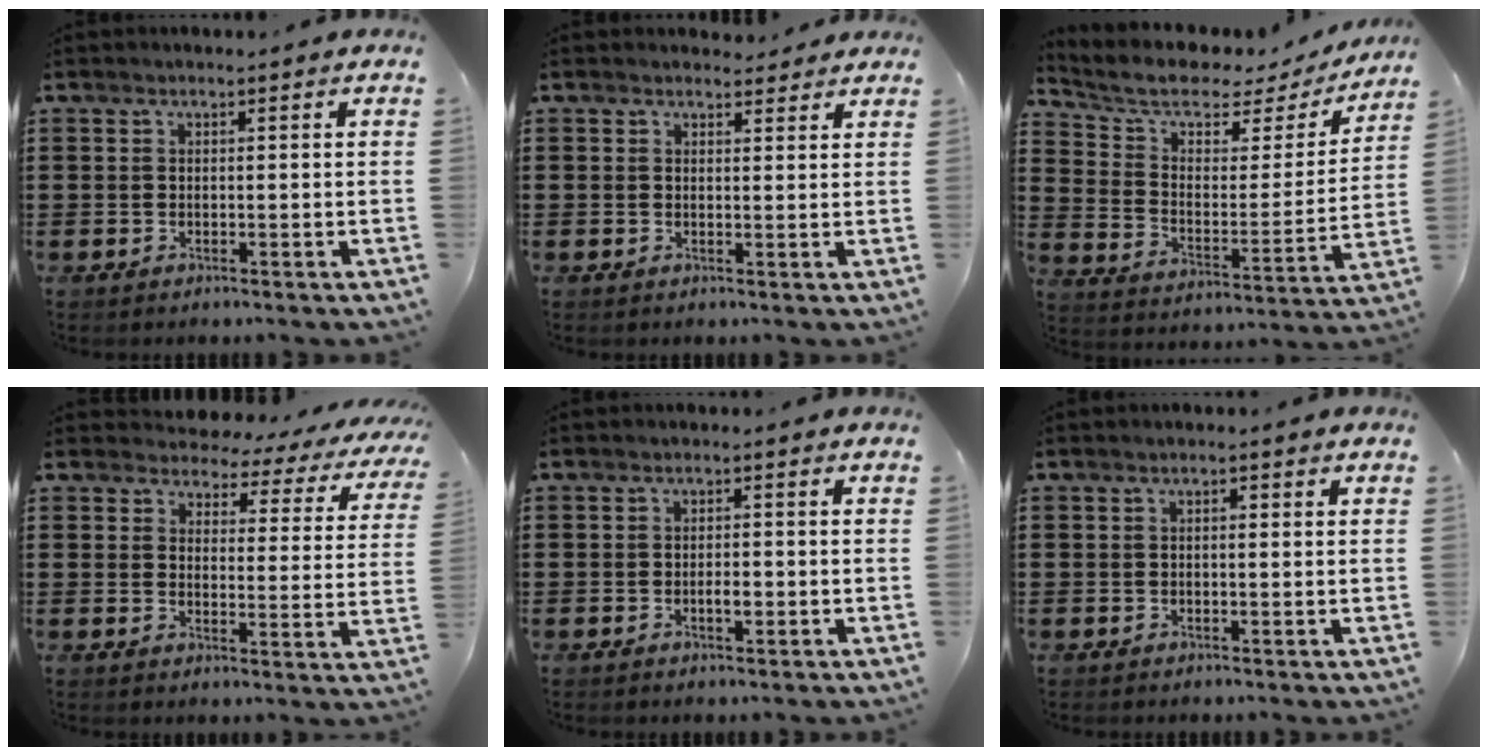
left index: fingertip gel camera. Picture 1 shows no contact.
{"total": 2.2, "force": [1.9, 1.1, 0.0], "torque": [0.001, -0.001, 0.034]}
{"total": 6.1, "force": [4.8, 2.5, 2.8], "torque": [-0.083, -0.034, 0.078]}
{"total": 3.3, "force": [3.0, 1.3, 0.7], "torque": [-0.027, -0.022, 0.044]}
{"total": 1.8, "force": [-0.4, 0.7, 1.6], "torque": [-0.030, 0.000, -0.007]}
{"total": 1.0, "force": [0.3, 0.2, 0.9], "torque": [-0.019, 0.002, 0.004]}